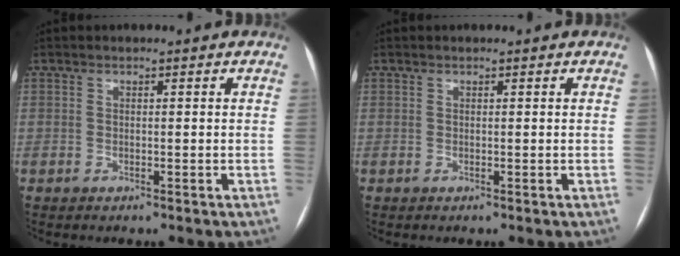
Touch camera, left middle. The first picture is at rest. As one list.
[{"total": 0.0}]